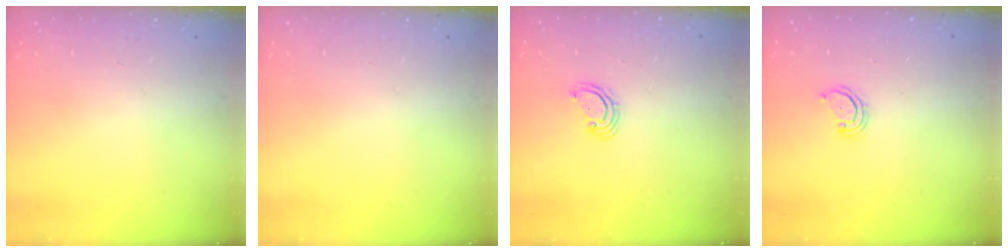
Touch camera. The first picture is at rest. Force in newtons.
{"total": 0.0}
{"total": 4.4, "press": 4.4, "slide": 0.5}
{"total": 3.3, "press": 3.3, "slide": 0.3}